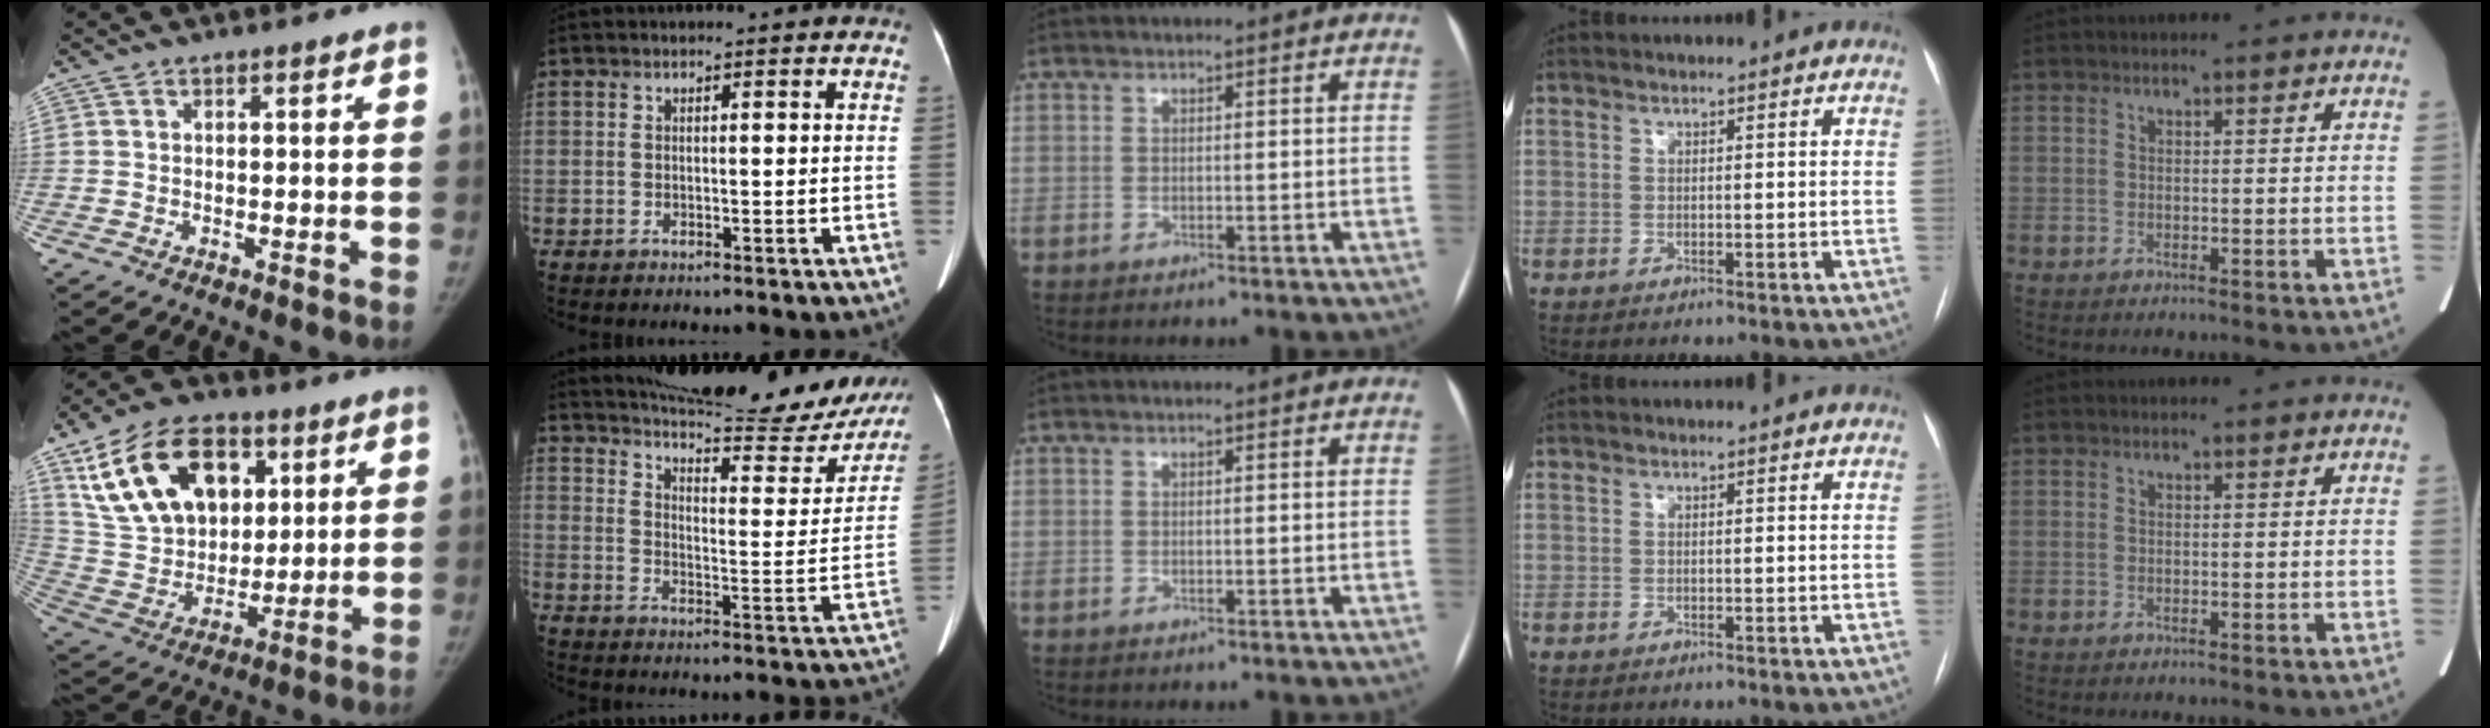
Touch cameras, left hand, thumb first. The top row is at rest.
{"thumb": {"total": 23.0, "force": [9.8, 14.9, 14.5], "torque": [-0.238, -0.016, 0.183]}, "index": {"total": 26.0, "force": [23.5, 3.5, 10.5], "torque": [-0.158, -0.062, 0.298]}}